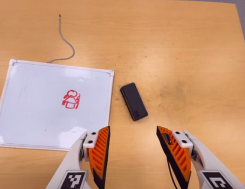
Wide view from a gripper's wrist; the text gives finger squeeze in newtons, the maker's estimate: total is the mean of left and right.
{"total": 0.0}